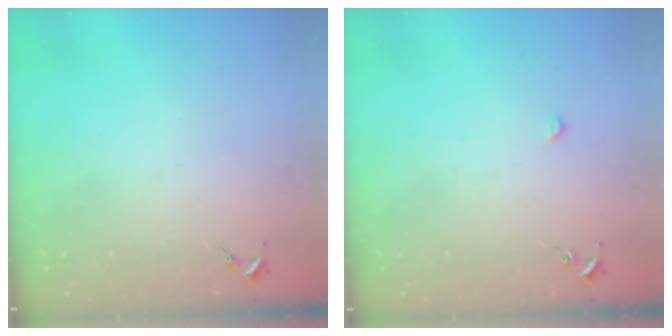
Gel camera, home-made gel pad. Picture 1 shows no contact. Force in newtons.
{"total": 2.2, "press": 2.2, "slide": 0.2}